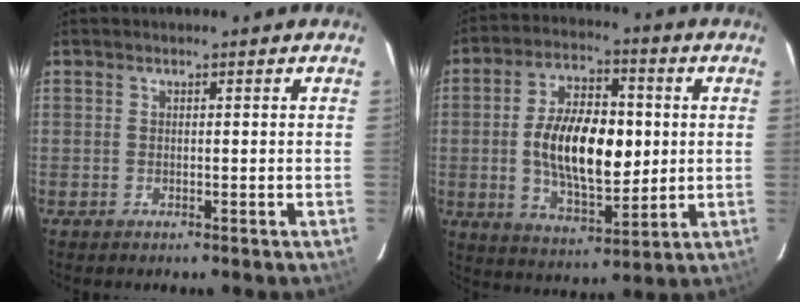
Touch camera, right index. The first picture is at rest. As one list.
[{"total": 16.1, "force": [0.4, 8.0, 14.0], "torque": [-0.253, 0.009, 0.014]}]